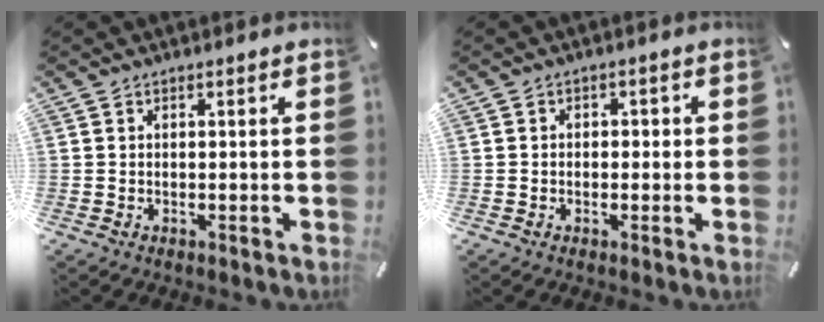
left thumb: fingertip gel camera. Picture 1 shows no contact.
{"total": 1.8, "force": [-0.9, 1.5, 0.6], "torque": [-0.012, 0.009, -0.020]}